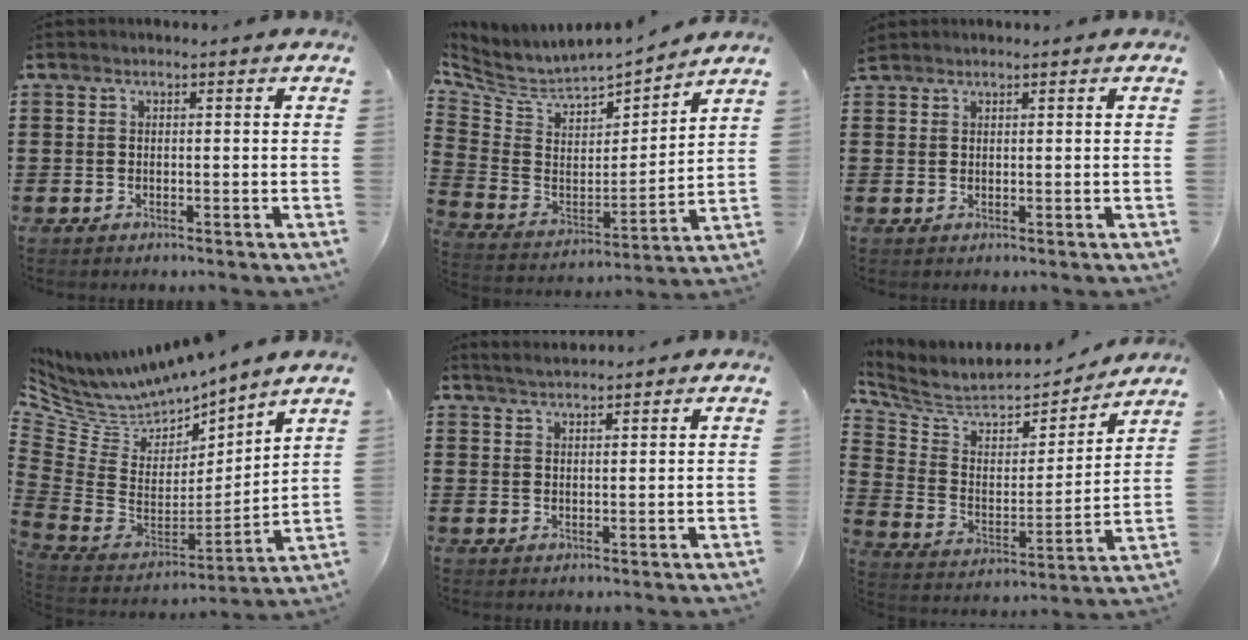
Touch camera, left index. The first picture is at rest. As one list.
[{"total": 5.1, "force": [4.3, 2.3, 1.6], "torque": [-0.061, -0.041, 0.070]}, {"total": 1.3, "force": [1.2, 0.4, 0.1], "torque": [-0.005, 0.001, 0.024]}, {"total": 6.1, "force": [5.6, 2.3, -0.1], "torque": [-0.052, -0.063, 0.097]}, {"total": 2.1, "force": [2.1, 0.1, 0.4], "torque": [-0.013, 0.003, 0.041]}, {"total": 6.1, "force": [5.4, 2.4, 1.5], "torque": [-0.059, -0.045, 0.088]}]